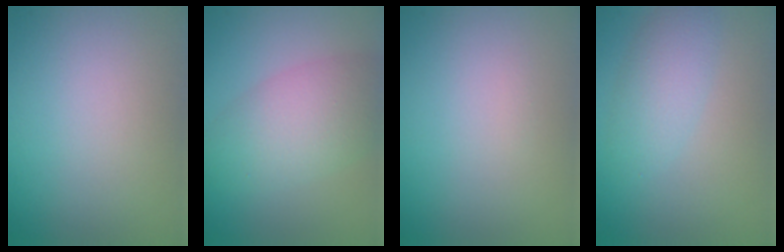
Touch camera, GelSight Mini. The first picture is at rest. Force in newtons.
{"total": 5.5, "press": 5.5, "slide": 0.2}
{"total": 0.0}
{"total": 2.7, "press": 2.7, "slide": 0.1}